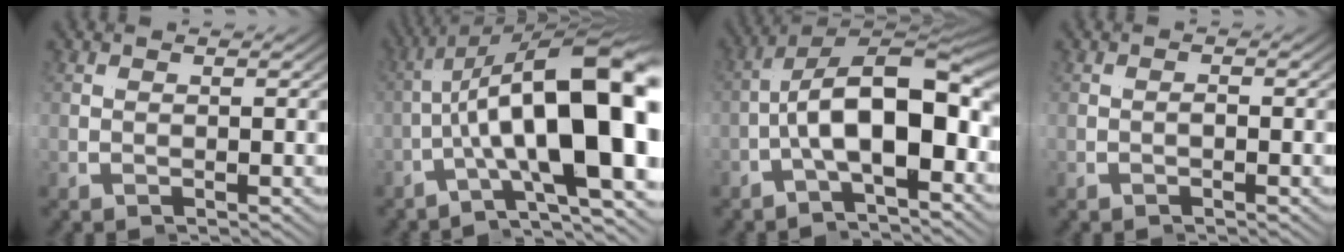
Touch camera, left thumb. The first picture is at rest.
{"total": 14.6, "force": [-1.6, 4.9, 13.7], "torque": [-0.200, 0.008, -0.040]}
{"total": 12.3, "force": [-1.9, 6.2, 10.4], "torque": [-0.197, -0.007, -0.036]}
{"total": 0.5, "force": [-0.5, 0.1, 0.1], "torque": [-0.009, -0.003, -0.010]}